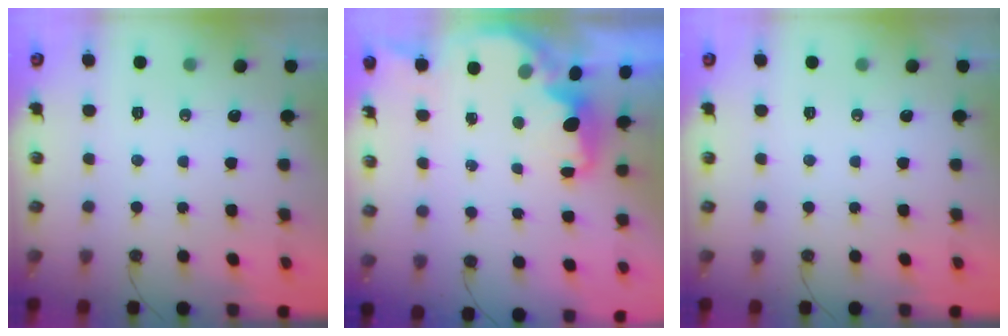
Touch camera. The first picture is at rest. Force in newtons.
{"total": 2.2, "press": 2.0, "slide": 0.8}
{"total": 0.0}